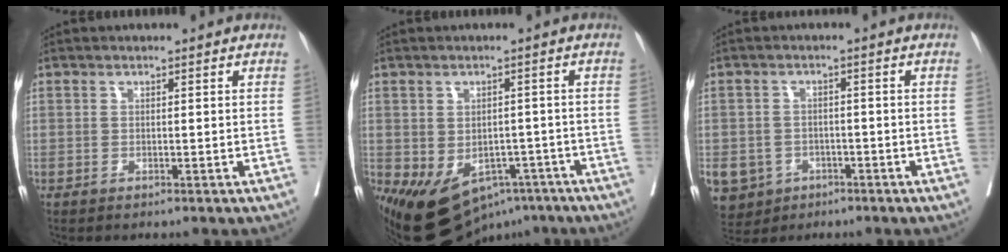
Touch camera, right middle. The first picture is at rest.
{"total": 13.1, "force": [-7.5, 8.4, 6.8], "torque": [-0.121, 0.003, -0.097]}
{"total": 8.0, "force": [-3.9, 6.6, 2.1], "torque": [-0.051, 0.003, -0.055]}